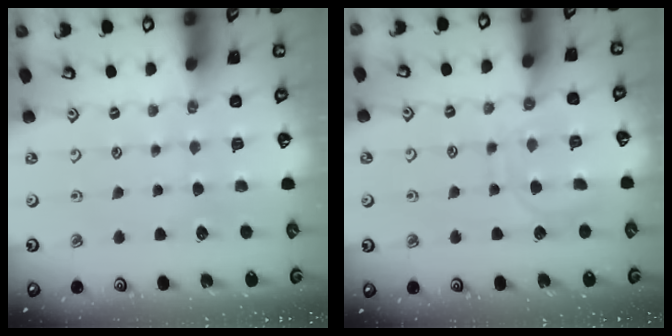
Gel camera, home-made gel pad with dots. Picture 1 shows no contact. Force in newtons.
{"total": 10.5, "press": 10.5, "slide": 0.7}